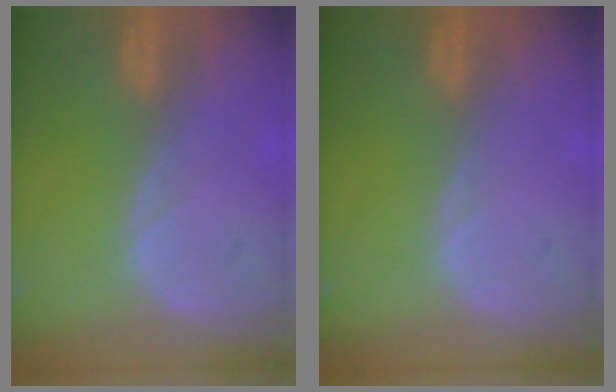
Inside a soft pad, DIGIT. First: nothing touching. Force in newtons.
{"total": 0.0}